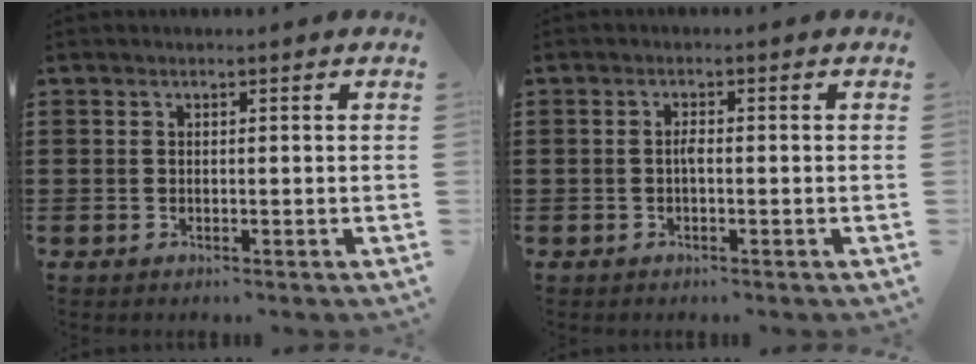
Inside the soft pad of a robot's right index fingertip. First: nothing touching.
{"total": 1.4, "force": [-0.3, 0.3, 1.3], "torque": [-0.026, 0.000, -0.006]}